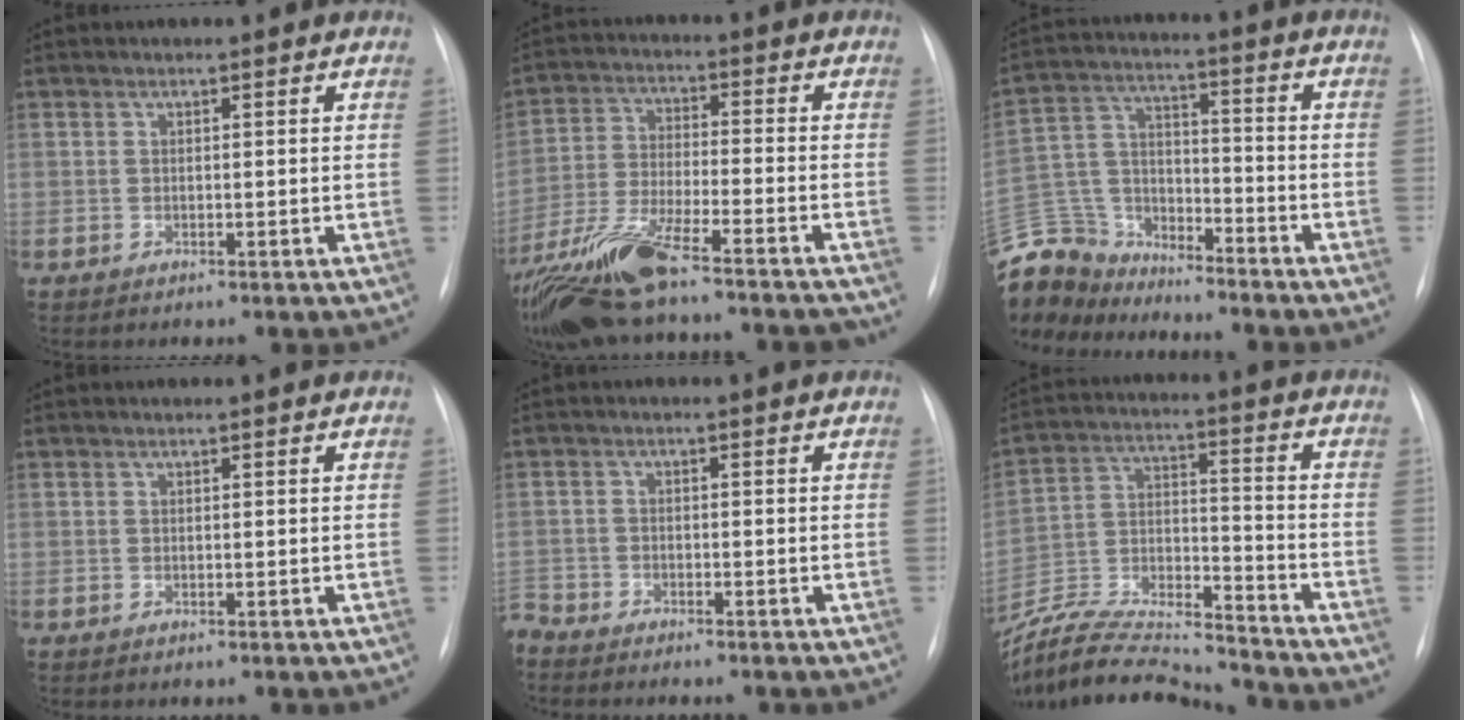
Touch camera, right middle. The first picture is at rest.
{"total": 18.1, "force": [-14.8, 1.8, 10.3], "torque": [-0.218, -0.023, -0.261]}
{"total": 15.4, "force": [-14.2, 5.2, 2.5], "torque": [-0.071, 0.032, -0.263]}
{"total": 0.0}
{"total": 4.6, "force": [-4.4, 1.1, 0.7], "torque": [-0.007, -0.012, -0.082]}
{"total": 18.7, "force": [-17.7, 1.4, 5.8], "torque": [-0.122, 0.004, -0.305]}